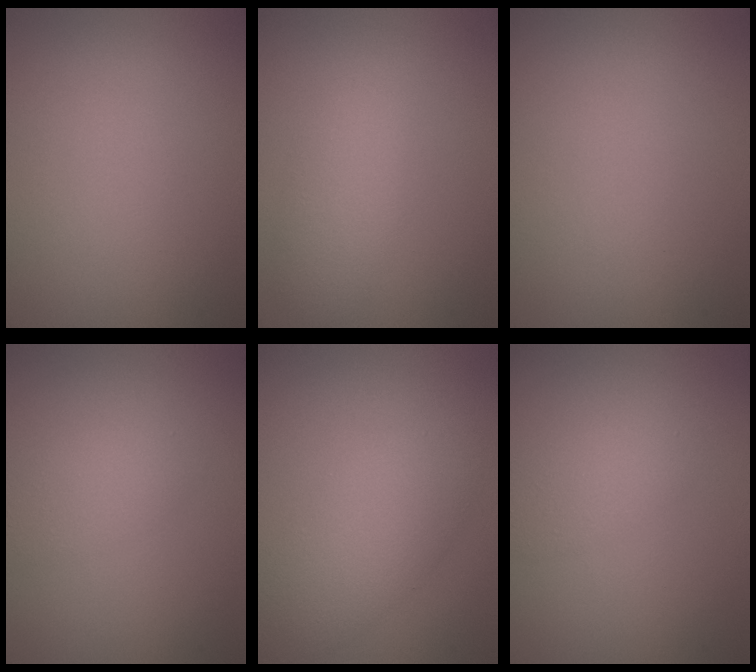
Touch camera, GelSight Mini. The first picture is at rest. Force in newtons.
{"total": 3.0, "press": 3.0, "slide": 0.1}
{"total": 0.0}
{"total": 2.3, "press": 2.3, "slide": 0.1}
{"total": 5.0, "press": 5.0, "slide": 0.1}
{"total": 2.1, "press": 2.1, "slide": 0.0}